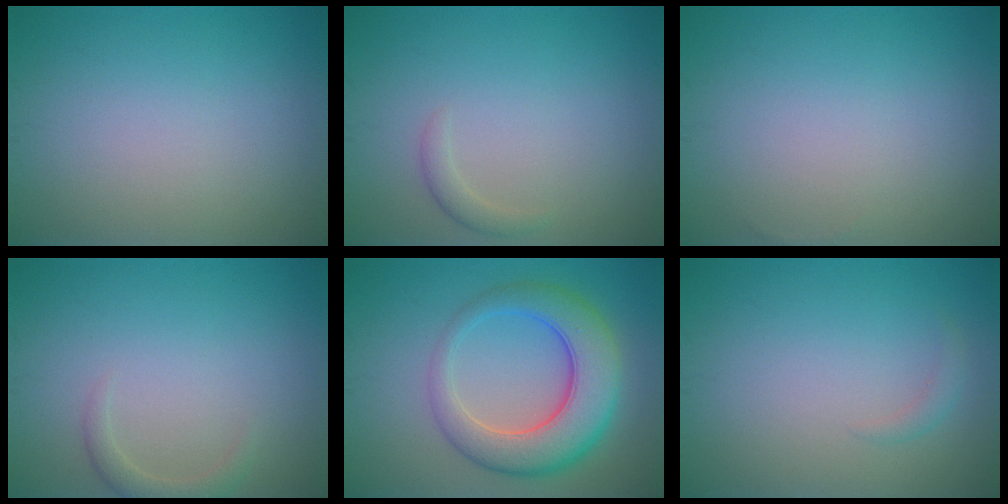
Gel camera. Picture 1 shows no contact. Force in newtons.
{"total": 1.1, "press": 1.1, "slide": 0.0}
{"total": 0.0}
{"total": 1.6, "press": 1.6, "slide": 0.1}
{"total": 7.9, "press": 7.8, "slide": 0.3}
{"total": 0.9, "press": 0.9, "slide": 0.1}